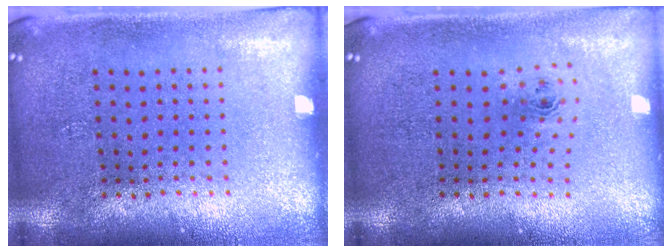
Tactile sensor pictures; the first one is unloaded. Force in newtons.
{"total": 0.8, "press": 0.3, "slide": 0.7}